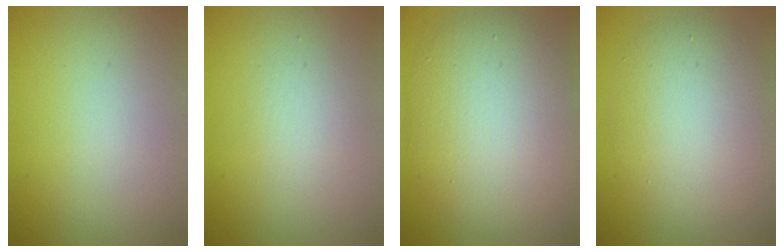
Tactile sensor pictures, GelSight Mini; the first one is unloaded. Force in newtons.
{"total": 1.7, "press": 1.7, "slide": 0.2}
{"total": 8.3, "press": 8.2, "slide": 0.5}
{"total": 5.8, "press": 5.8, "slide": 0.4}